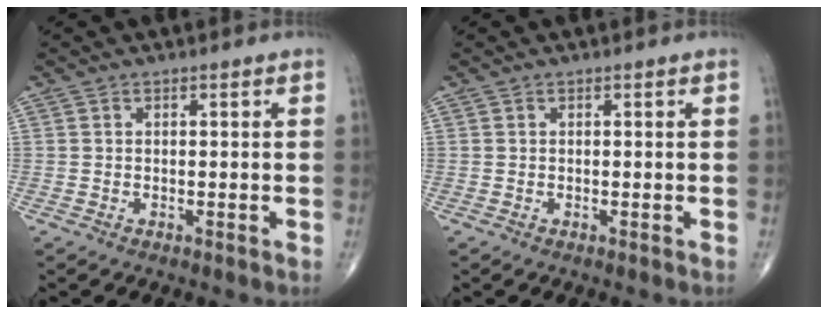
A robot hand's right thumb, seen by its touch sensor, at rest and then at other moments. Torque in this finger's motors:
{"motor_torque": [0.00, 0.00, 0.00, 0.00, 0.00]}